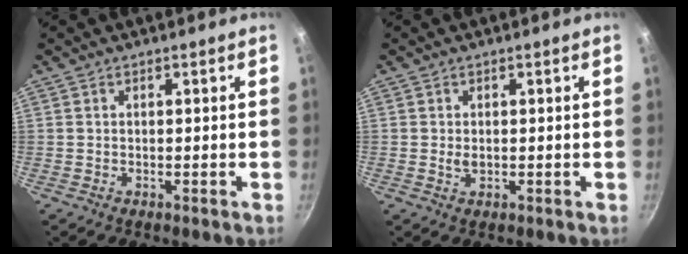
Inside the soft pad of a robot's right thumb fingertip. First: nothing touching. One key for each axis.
{"total": 1.5, "fx": 0.0, "fy": 1.0, "fz": 1.2, "tx": -0.019, "ty": -0.002, "tz": 0.000}